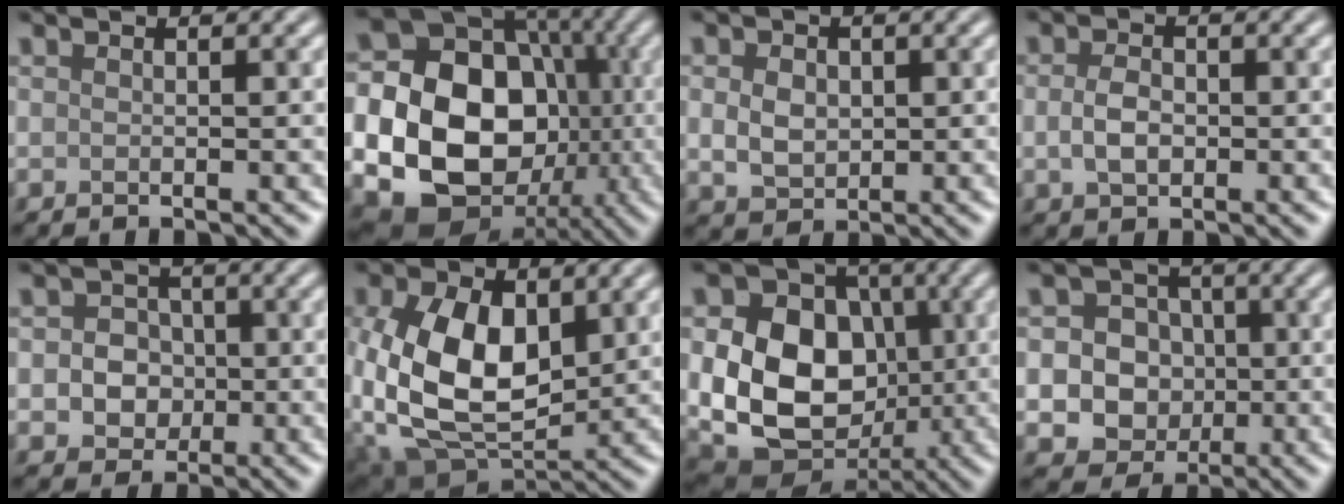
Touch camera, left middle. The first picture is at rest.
{"total": 22.2, "force": [-3.1, 19.2, 10.8], "torque": [-0.212, -0.015, -0.096]}
{"total": 3.0, "force": [0.2, 2.4, 1.9], "torque": [-0.038, -0.002, 0.003]}
{"total": 2.5, "force": [-0.2, 1.7, 1.8], "torque": [-0.040, 0.000, -0.006]}
{"total": 3.6, "force": [-0.3, 3.2, 1.7], "torque": [-0.010, -0.002, -0.016]}
{"total": 11.1, "force": [0.9, 7.0, 8.6], "torque": [-0.185, -0.002, 0.015]}
{"total": 12.2, "force": [-0.6, 9.4, 7.7], "torque": [-0.131, -0.017, -0.014]}
{"total": 8.6, "force": [-1.2, 8.0, 2.9], "torque": [-0.045, 0.010, -0.048]}